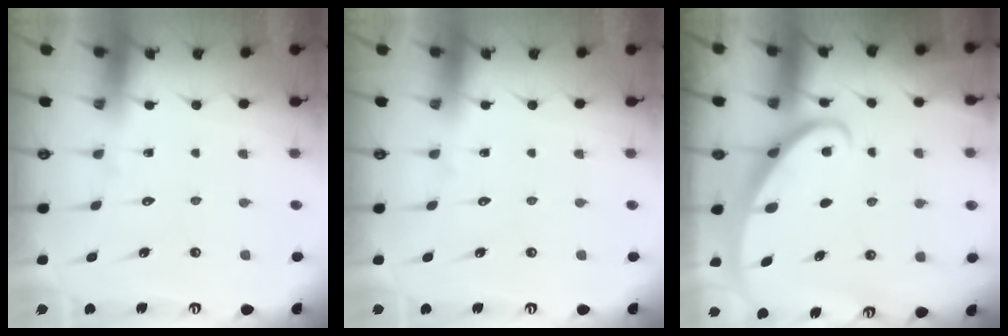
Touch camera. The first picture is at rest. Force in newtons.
{"total": 0.0}
{"total": 2.2, "press": 2.2, "slide": 0.3}